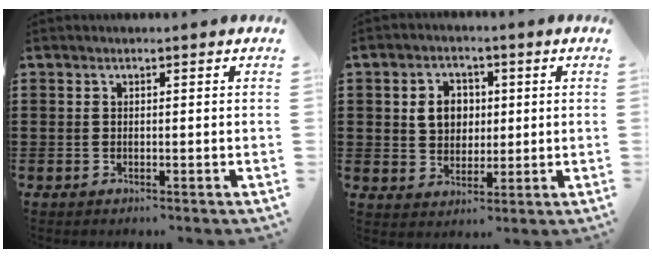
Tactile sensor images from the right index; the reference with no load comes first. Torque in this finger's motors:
{"motor_torque": [0.23, -0.21, 0.24, 0.08]}